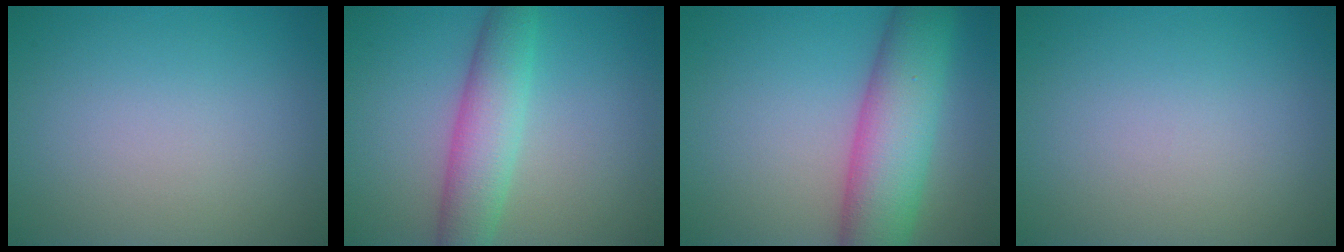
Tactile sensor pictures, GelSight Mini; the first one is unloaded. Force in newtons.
{"total": 5.3, "press": 5.3, "slide": 0.1}
{"total": 8.7, "press": 8.7, "slide": 0.1}
{"total": 0.0}